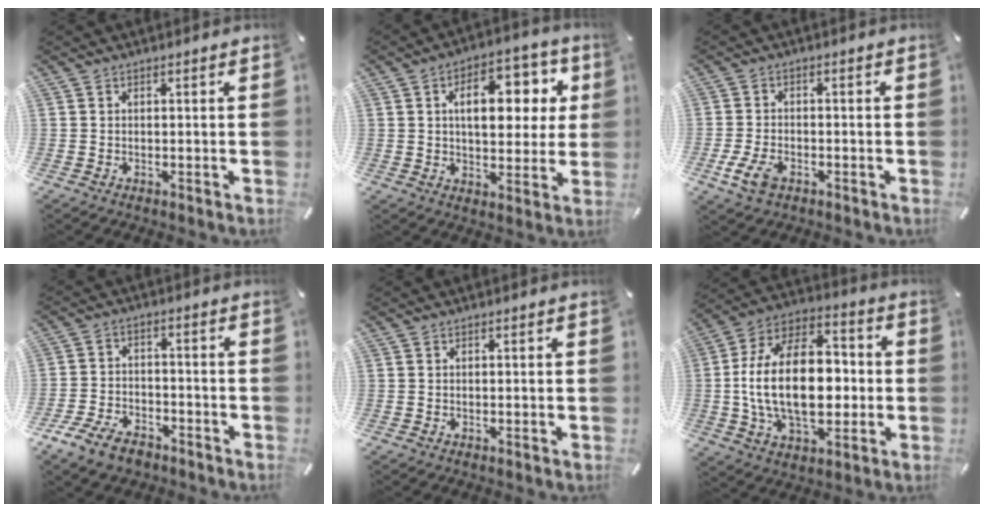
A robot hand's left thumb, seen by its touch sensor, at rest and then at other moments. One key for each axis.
{"total": 14.0, "fx": 4.2, "fy": 8.6, "fz": 10.3, "tx": -0.142, "ty": -0.006, "tz": 0.066}
{"total": 5.6, "fx": -2.7, "fy": 3.3, "fz": 3.7, "tx": -0.099, "ty": 0.000, "tz": -0.054}
{"total": 7.8, "fx": -5.5, "fy": 4.3, "fz": 3.4, "tx": -0.079, "ty": 0.023, "tz": -0.105}
{"total": 0.0}
{"total": 22.2, "fx": -1.6, "fy": 13.8, "fz": 17.3, "tx": -0.330, "ty": 0.006, "tz": -0.029}